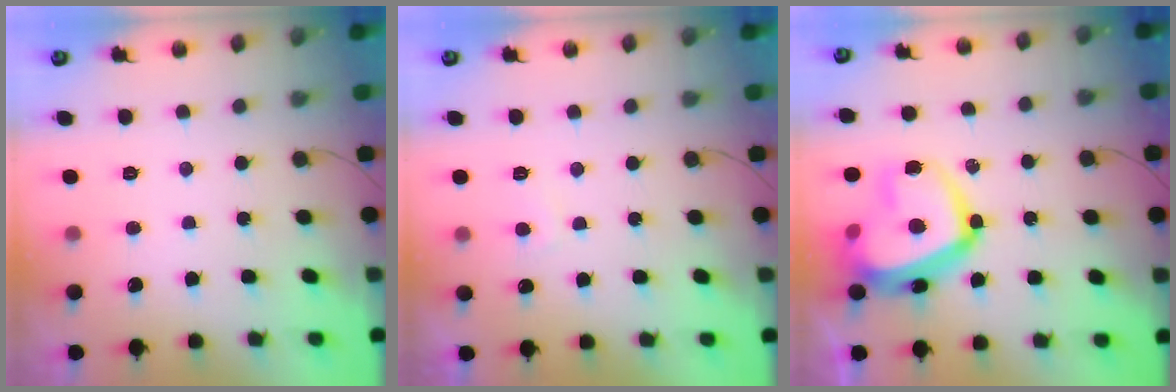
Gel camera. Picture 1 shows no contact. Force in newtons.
{"total": 1.6, "press": 1.5, "slide": 0.5}
{"total": 20.6, "press": 20.5, "slide": 2.0}